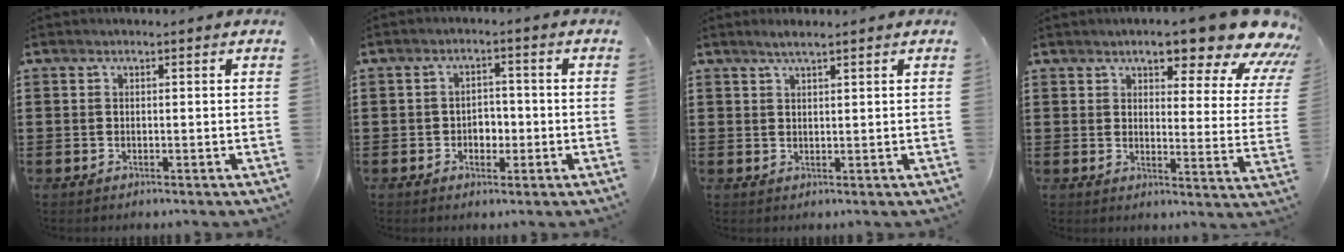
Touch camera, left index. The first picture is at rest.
{"total": 2.8, "force": [-0.8, 2.1, 1.6], "torque": [-0.027, 0.003, -0.023]}
{"total": 1.6, "force": [1.3, 0.4, 0.9], "torque": [-0.019, 0.002, 0.023]}
{"total": 9.7, "force": [7.7, 1.9, 5.7], "torque": [-0.088, -0.049, 0.124]}